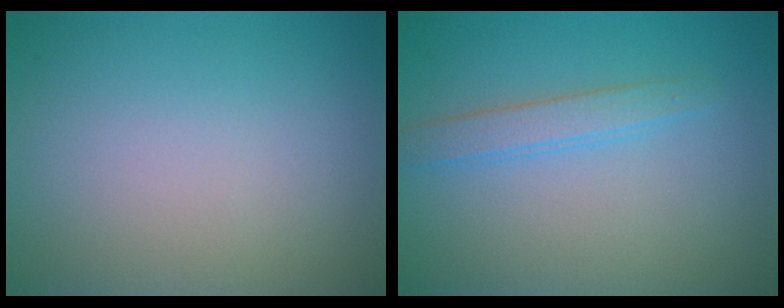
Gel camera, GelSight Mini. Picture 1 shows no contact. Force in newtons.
{"total": 2.1, "press": 2.1, "slide": 0.1}